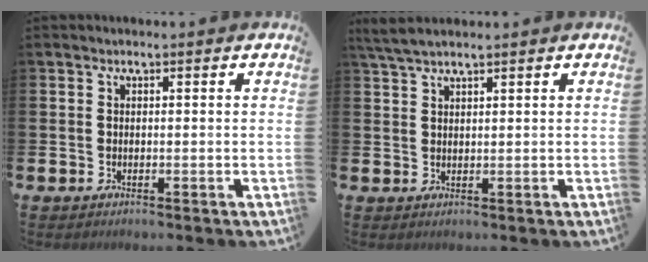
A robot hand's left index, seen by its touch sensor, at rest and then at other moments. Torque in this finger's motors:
{"motor_torque": [-0.27, -0.41, -0.84, -0.02]}